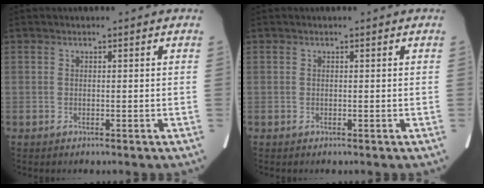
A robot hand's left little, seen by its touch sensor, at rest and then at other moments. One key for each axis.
{"total": 0.0}